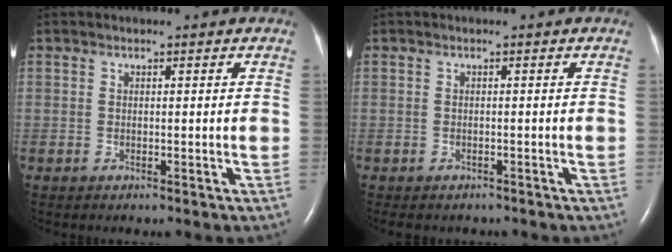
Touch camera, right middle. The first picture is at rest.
{"total": 5.2, "force": [-4.4, 2.1, 1.7], "torque": [-0.019, 0.000, -0.053]}